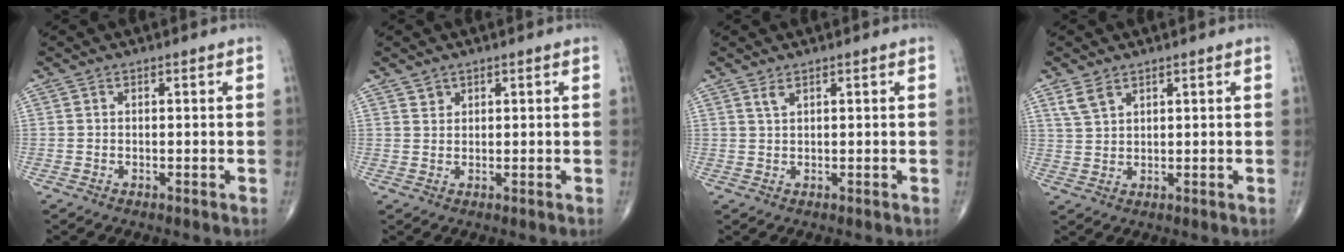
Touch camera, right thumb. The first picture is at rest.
{"total": 1.4, "force": [1.0, 0.9, 0.1], "torque": [0.012, -0.007, 0.015]}
{"total": 1.2, "force": [0.9, 0.2, 0.8], "torque": [-0.016, -0.002, 0.021]}
{"total": 3.4, "force": [2.3, 1.8, 1.7], "torque": [-0.033, -0.006, 0.056]}